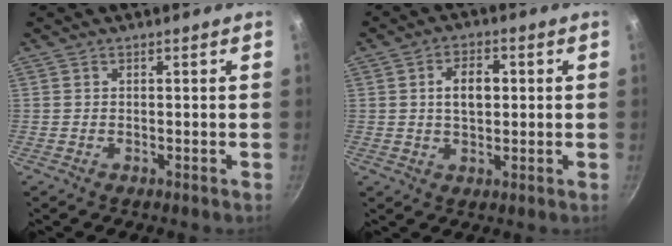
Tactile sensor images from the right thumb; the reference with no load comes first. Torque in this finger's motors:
{"motor_torque": [-0.24, 0.31, 0.42, 0.16, 0.18]}